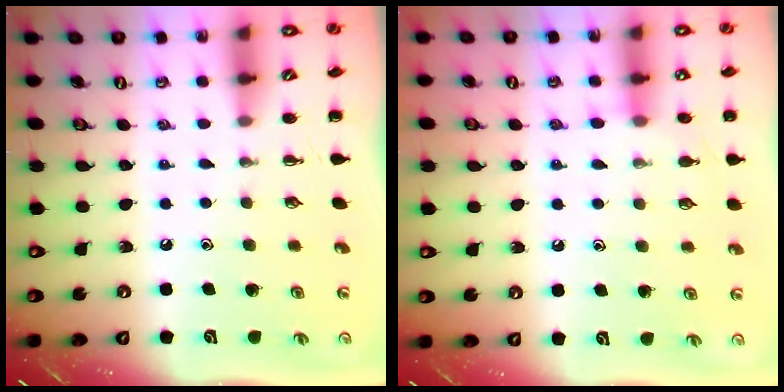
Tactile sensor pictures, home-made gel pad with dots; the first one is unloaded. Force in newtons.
{"total": 8.2, "press": 7.8, "slide": 2.5}